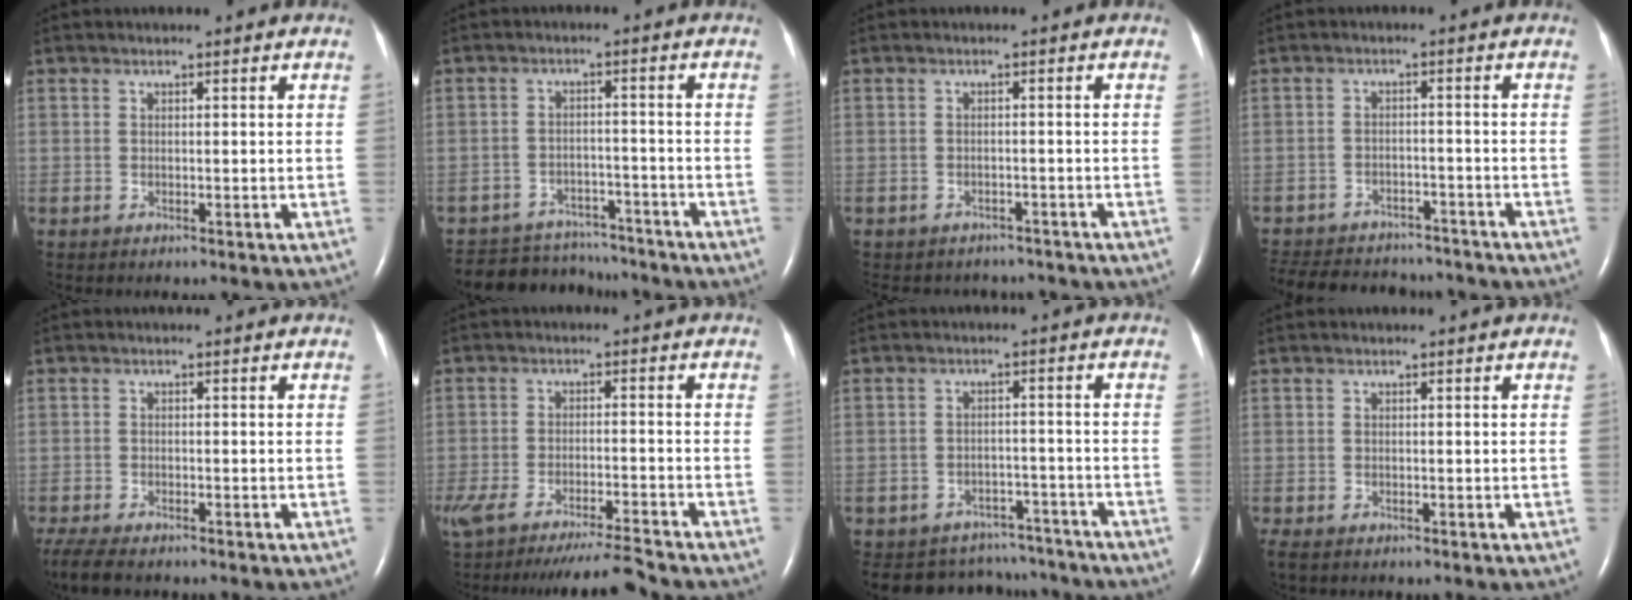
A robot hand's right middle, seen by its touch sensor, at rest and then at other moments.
{"total": 11.8, "force": [-10.9, 3.8, 2.0], "torque": [-0.037, 0.007, -0.151]}
{"total": 5.6, "force": [-5.1, 2.3, 0.2], "torque": [-0.006, 0.006, -0.057]}
{"total": 17.0, "force": [-14.9, 5.8, 5.6], "torque": [-0.148, -0.007, -0.203]}
{"total": 6.4, "force": [-5.1, 1.8, 3.4], "torque": [-0.068, -0.017, -0.085]}
{"total": 13.6, "force": [-12.5, 0.1, 5.4], "torque": [-0.107, -0.027, -0.193]}
{"total": 9.6, "force": [-8.9, 3.7, -0.1], "torque": [0.002, 0.027, -0.110]}
{"total": 1.7, "force": [-1.2, 0.8, 0.9], "torque": [-0.019, -0.005, -0.017]}